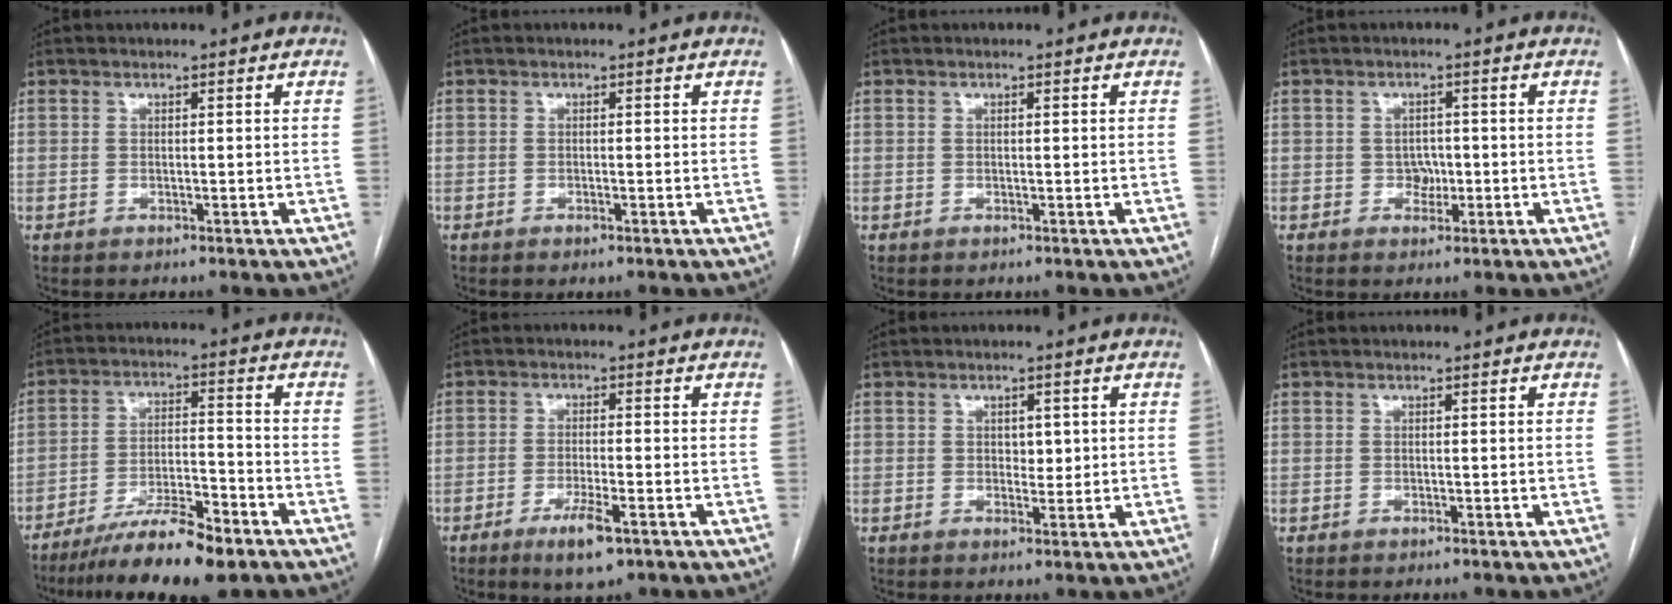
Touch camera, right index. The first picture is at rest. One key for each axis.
{"total": 0.6, "fx": -0.4, "fy": 0.0, "fz": 0.5, "tx": -0.008, "ty": -0.001, "tz": -0.005}
{"total": 0.0}
{"total": 2.3, "fx": -0.4, "fy": 1.9, "fz": 1.2, "tx": -0.011, "ty": 0.005, "tz": -0.004}
{"total": 11.8, "fx": -8.6, "fy": 2.0, "fz": 7.8, "tx": -0.130, "ty": -0.016, "tz": -0.147}
{"total": 5.7, "fx": -3.2, "fy": 0.9, "fz": 4.6, "tx": -0.087, "ty": -0.009, "tz": -0.050}
{"total": 2.3, "fx": 0.5, "fy": 1.5, "fz": 1.7, "tx": -0.018, "ty": -0.001, "tz": 0.008}
{"total": 0.0}